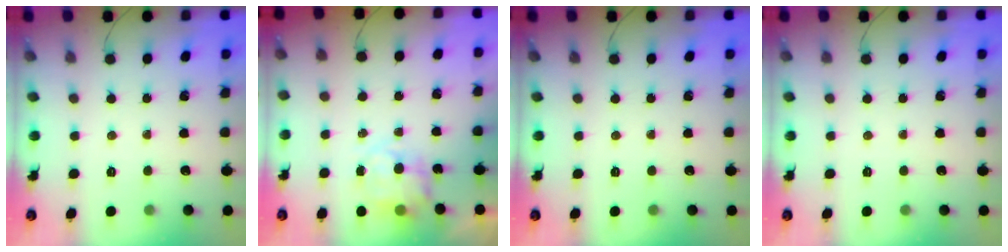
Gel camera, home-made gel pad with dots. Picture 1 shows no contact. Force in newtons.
{"total": 7.9, "press": 7.8, "slide": 1.1}
{"total": 0.0}
{"total": 0.0}